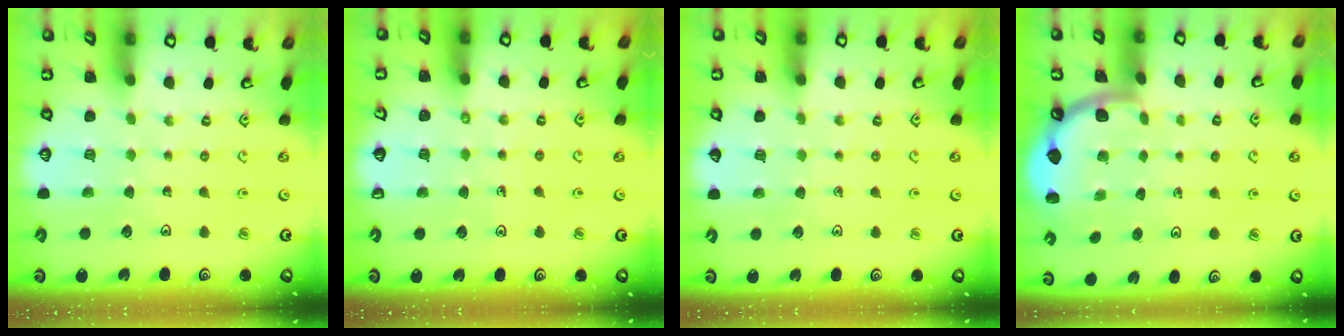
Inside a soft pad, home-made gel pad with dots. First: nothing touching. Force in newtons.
{"total": 4.5, "press": 4.4, "slide": 0.6}
{"total": 3.6, "press": 3.6, "slide": 0.6}
{"total": 1.3, "press": 1.3, "slide": 0.1}